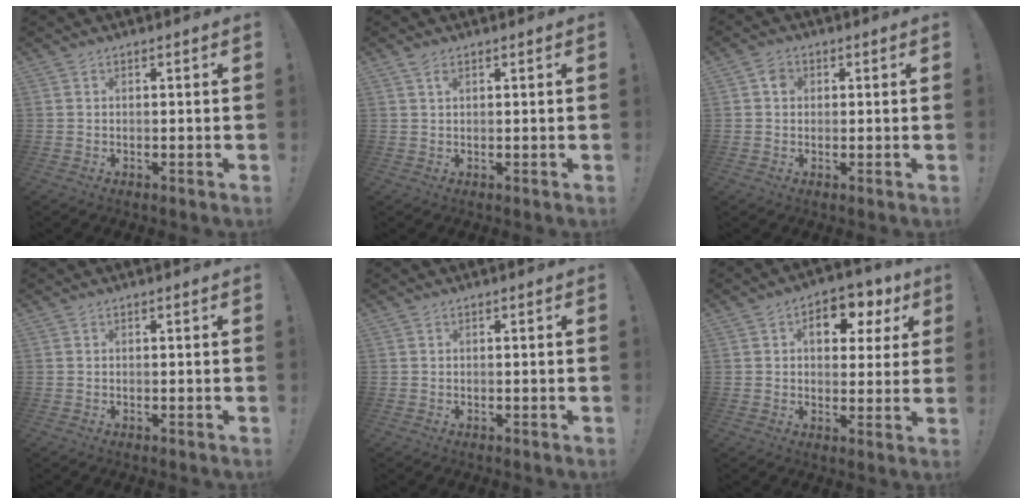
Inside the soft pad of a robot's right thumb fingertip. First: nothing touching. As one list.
[{"total": 1.8, "force": [1.1, 0.8, 1.1], "torque": [-0.020, -0.001, 0.019]}, {"total": 3.0, "force": [0.4, 2.6, 1.5], "torque": [-0.020, 0.006, 0.007]}, {"total": 0.0}, {"total": 0.7, "force": [0.2, 0.7, -0.3], "torque": [0.007, 0.003, 0.003]}, {"total": 9.7, "force": [3.6, 6.3, 6.4], "torque": [-0.078, -0.012, 0.060]}]